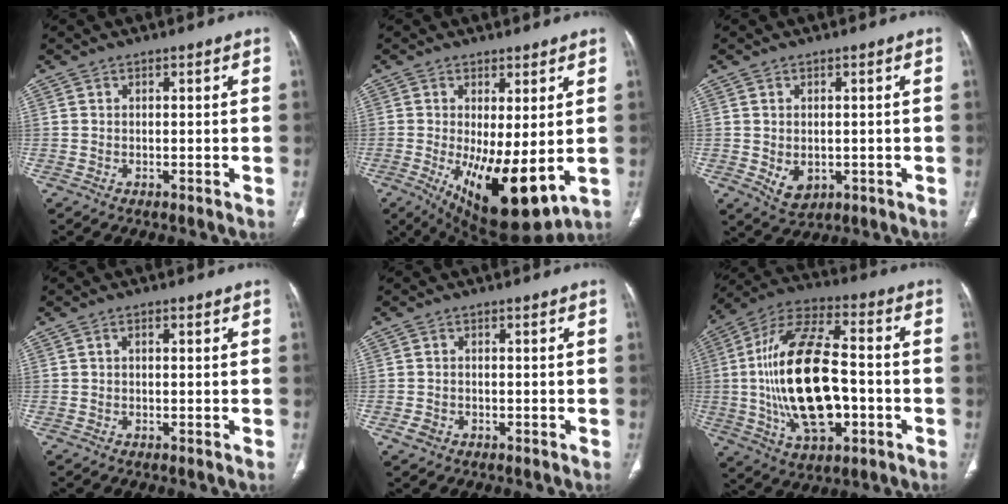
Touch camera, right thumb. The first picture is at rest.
{"total": 14.5, "force": [-2.2, 5.3, 13.3], "torque": [-0.214, -0.031, -0.013]}
{"total": 4.7, "force": [-0.7, 3.4, 3.2], "torque": [-0.045, -0.006, 0.005]}
{"total": 0.8, "force": [0.2, 0.4, 0.7], "torque": [-0.015, 0.005, 0.002]}
{"total": 1.9, "force": [-0.9, 1.5, 0.8], "torque": [-0.013, 0.006, -0.012]}
{"total": 23.3, "force": [-2.5, 11.3, 20.2], "torque": [-0.385, 0.024, -0.037]}